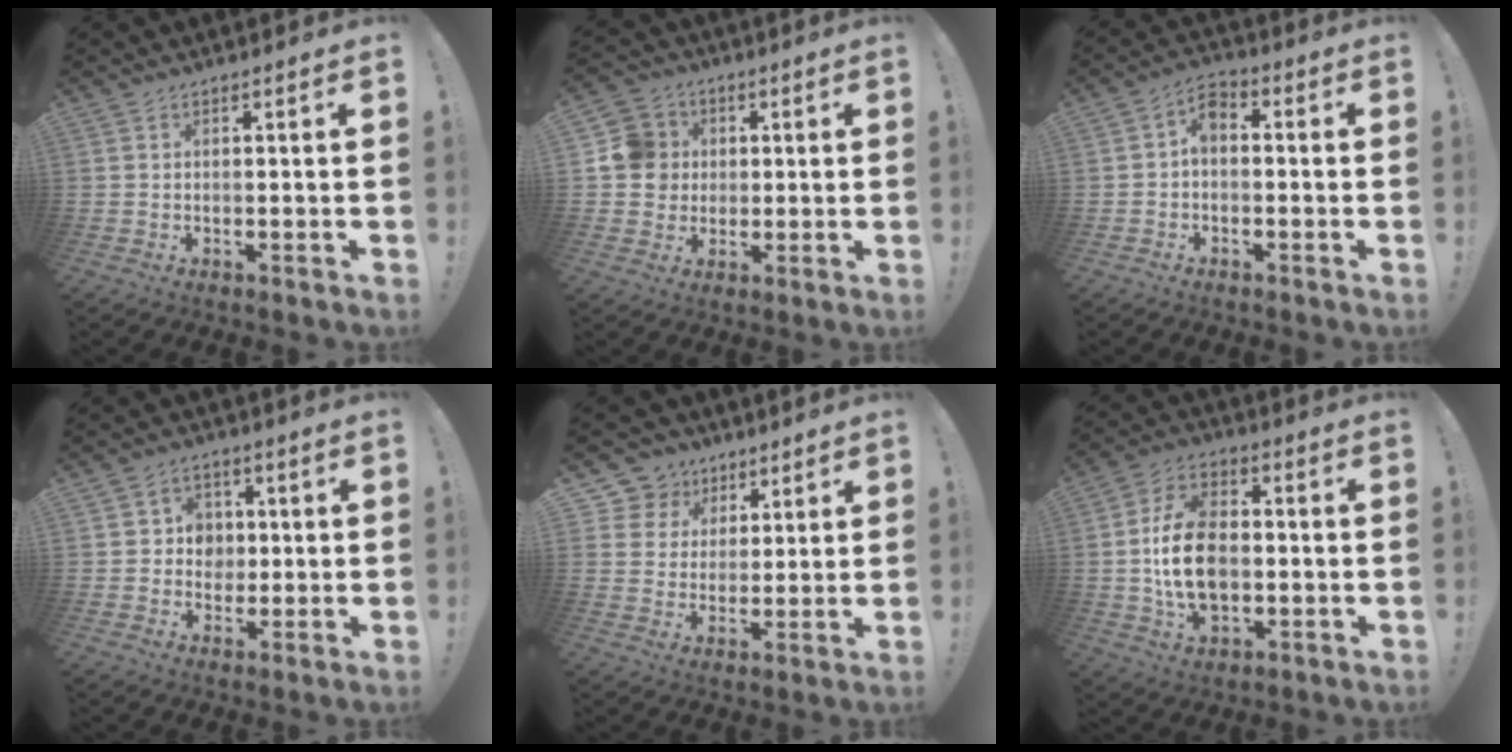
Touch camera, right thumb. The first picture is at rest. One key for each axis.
{"total": 10.5, "fx": 1.3, "fy": 10.0, "fz": 3.0, "tx": -0.033, "ty": 0.007, "tz": 0.029}
{"total": 4.7, "fx": -0.6, "fy": 3.2, "fz": 3.3, "tx": -0.065, "ty": 0.007, "tz": -0.010}
{"total": 5.9, "fx": 0.2, "fy": 5.9, "fz": 0.9, "tx": -0.014, "ty": -0.002, "tz": 0.006}
{"total": 8.8, "fx": 4.5, "fy": 7.4, "fz": 1.8, "tx": -0.025, "ty": -0.032, "tz": 0.091}
{"total": 17.2, "fx": -1.2, "fy": 12.1, "fz": 12.2, "tx": -0.207, "ty": 0.009, "tz": -0.022}